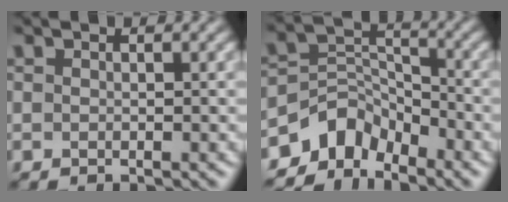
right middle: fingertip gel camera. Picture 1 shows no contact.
{"total": 4.4, "force": [-3.5, 2.5, 1.0], "torque": [-0.010, 0.004, -0.073]}